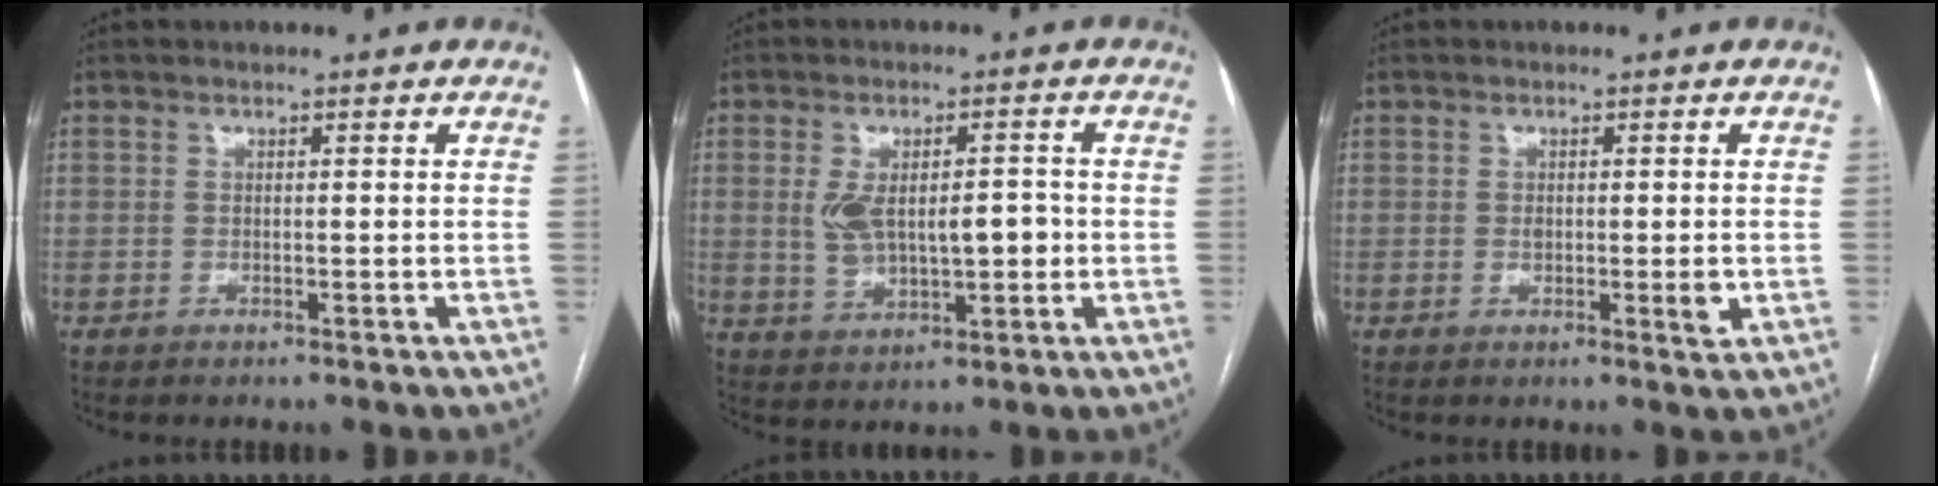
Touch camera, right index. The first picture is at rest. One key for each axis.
{"total": 8.4, "fx": 0.0, "fy": 4.2, "fz": 7.4, "tx": -0.132, "ty": 0.017, "tz": 0.016}
{"total": 3.2, "fx": -0.3, "fy": 1.1, "fz": 3.0, "tx": -0.046, "ty": -0.006, "tz": -0.003}